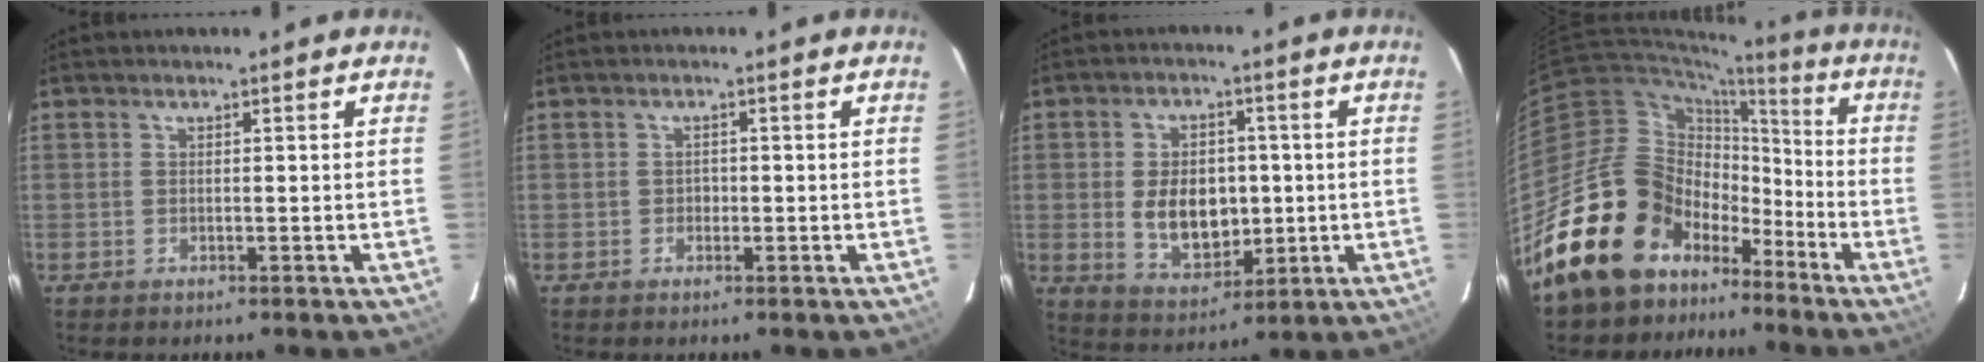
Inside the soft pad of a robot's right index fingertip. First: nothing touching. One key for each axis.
{"total": 1.1, "fx": -0.4, "fy": 1.0, "fz": 0.1, "tx": 0.001, "ty": 0.003, "tz": -0.005}
{"total": 10.3, "fx": -0.3, "fy": 7.0, "fz": 7.5, "tx": -0.146, "ty": -0.001, "tz": 0.012}
{"total": 20.2, "fx": -12.8, "fy": 14.2, "fz": 6.4, "tx": -0.152, "ty": 0.051, "tz": -0.206}